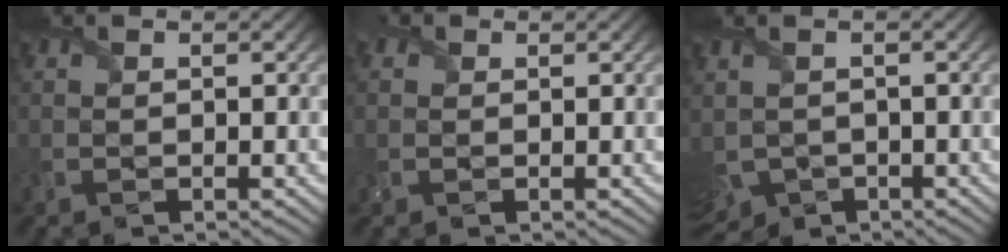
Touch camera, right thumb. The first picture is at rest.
{"total": 1.6, "force": [0.4, 1.5, 0.5], "torque": [-0.017, 0.001, 0.006]}
{"total": 4.3, "force": [-1.7, 3.0, 2.7], "torque": [-0.075, -0.027, -0.024]}